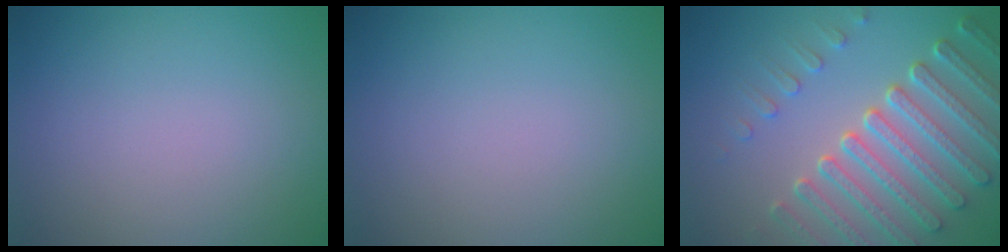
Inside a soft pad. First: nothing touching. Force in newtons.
{"total": 0.0}
{"total": 7.2, "press": 5.5, "slide": 4.6}